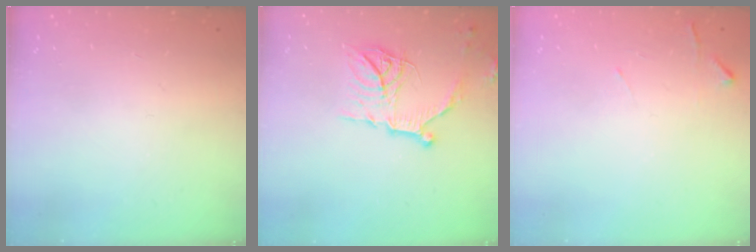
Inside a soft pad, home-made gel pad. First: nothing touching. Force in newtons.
{"total": 14.7, "press": 14.7, "slide": 0.2}
{"total": 4.7, "press": 4.6, "slide": 0.6}